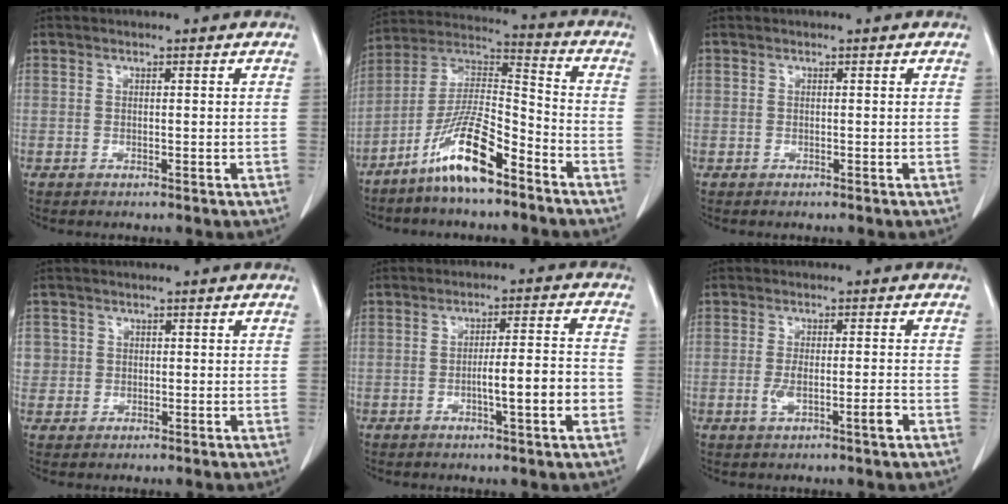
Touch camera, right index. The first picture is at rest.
{"total": 13.2, "force": [-8.5, 2.3, 9.8], "torque": [-0.195, 0.003, -0.160]}
{"total": 0.0}
{"total": 2.6, "force": [0.5, 2.6, 0.1], "torque": [0.016, 0.003, 0.009]}
{"total": 7.4, "force": [-2.1, 0.2, 7.1], "torque": [-0.109, 0.009, -0.032]}
{"total": 4.4, "force": [-1.7, 0.7, 4.1], "torque": [-0.078, 0.002, -0.025]}